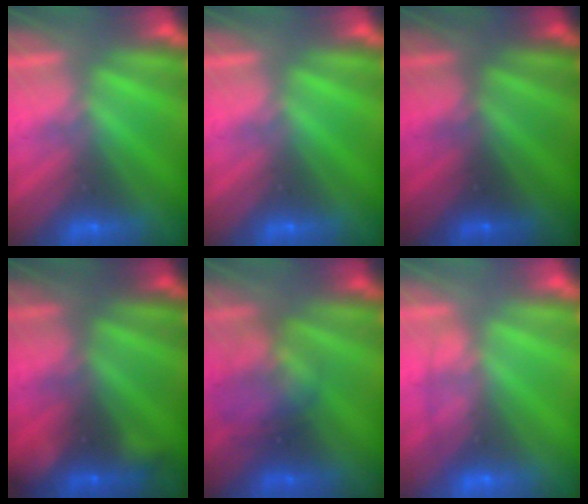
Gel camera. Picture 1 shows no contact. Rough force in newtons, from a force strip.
{"total": 0.0}
{"total": 2.4}
{"total": 2.3}
{"total": 2.3}
{"total": 1.6}